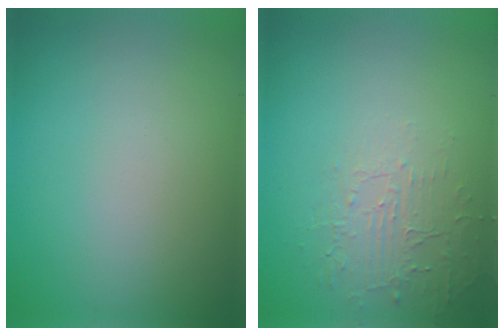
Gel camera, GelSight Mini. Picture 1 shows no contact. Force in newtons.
{"total": 1.8, "press": 0.7, "slide": 1.7}